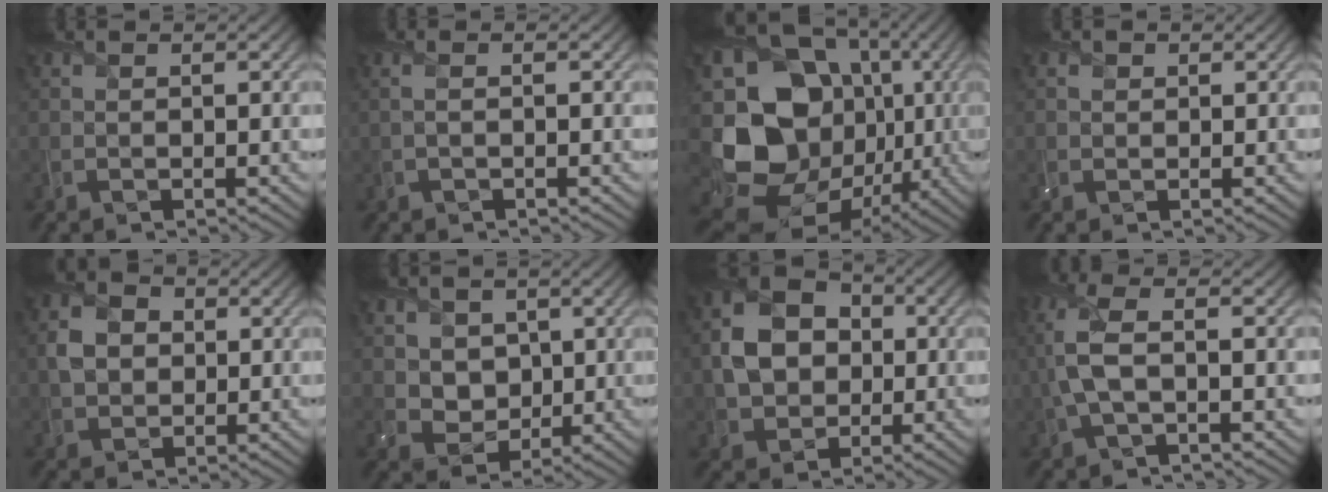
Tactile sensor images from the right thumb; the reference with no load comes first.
{"total": 0.9, "force": [-0.3, -0.3, 0.8], "torque": [-0.017, 0.002, -0.005]}
{"total": 20.0, "force": [-2.4, 16.0, 11.8], "torque": [-0.256, -0.038, -0.018]}
{"total": 0.6, "force": [0.1, 0.6, 0.1], "torque": [-0.003, -0.002, 0.001]}
{"total": 4.1, "force": [0.2, 3.3, 2.5], "torque": [-0.060, 0.004, -0.001]}
{"total": 5.2, "force": [1.5, 4.4, 2.3], "torque": [-0.084, -0.022, 0.038]}
{"total": 8.3, "force": [-0.2, 6.4, 5.2], "torque": [-0.114, 0.004, -0.009]}
{"total": 6.2, "force": [0.0, 2.4, 5.7], "torque": [-0.156, 0.009, -0.006]}